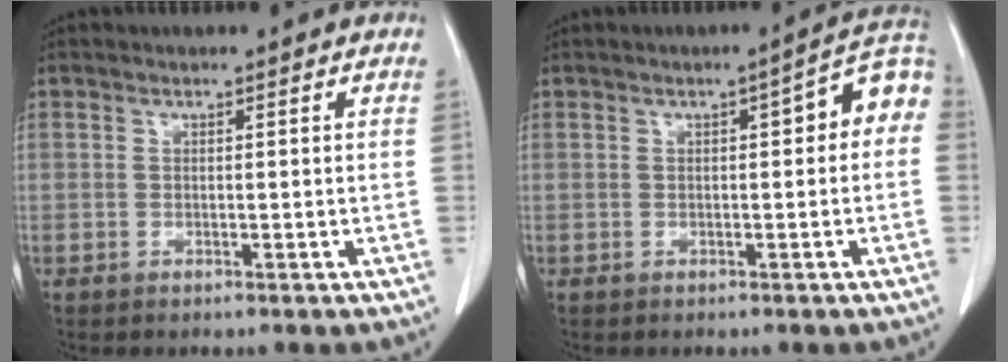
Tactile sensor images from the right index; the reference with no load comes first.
{"total": 6.1, "force": [0.8, 1.7, 5.8], "torque": [-0.066, 0.030, 0.003]}